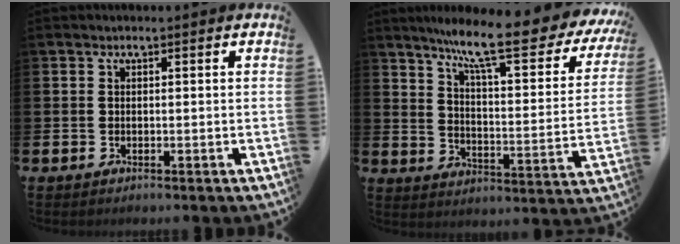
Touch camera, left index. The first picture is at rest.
{"total": 11.6, "force": [8.8, 2.0, 7.3], "torque": [-0.144, -0.060, 0.136]}